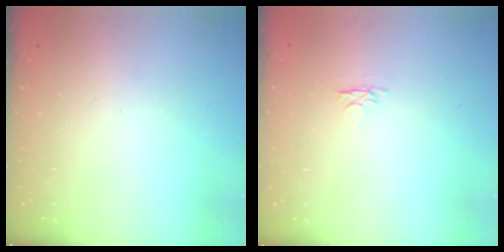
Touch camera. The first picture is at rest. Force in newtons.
{"total": 2.6, "press": 2.6, "slide": 0.3}